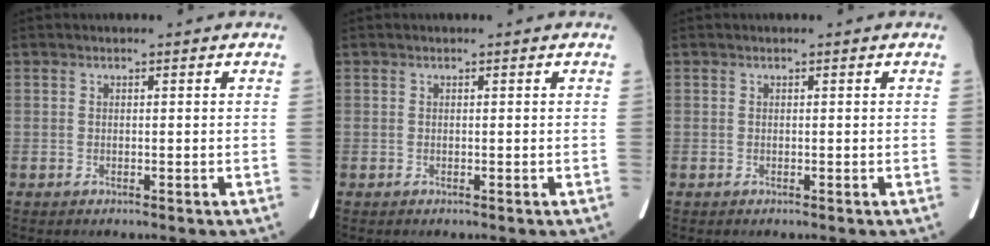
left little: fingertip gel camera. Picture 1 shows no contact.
{"total": 0.0}
{"total": 0.0}